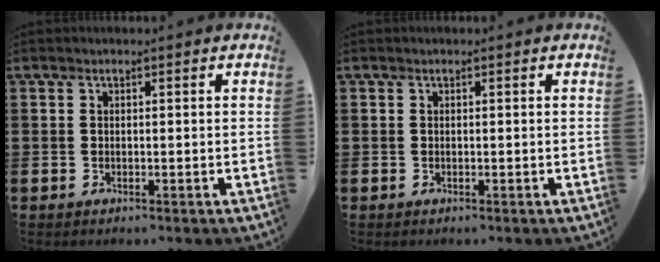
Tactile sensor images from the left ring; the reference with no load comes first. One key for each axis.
{"total": 0.0}